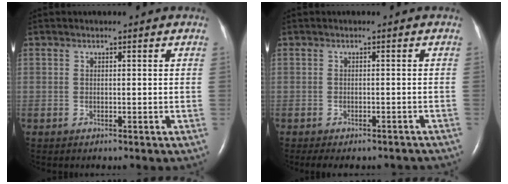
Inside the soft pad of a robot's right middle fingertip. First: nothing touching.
{"total": 8.5, "force": [-7.4, 2.8, 3.1], "torque": [-0.040, -0.002, -0.081]}